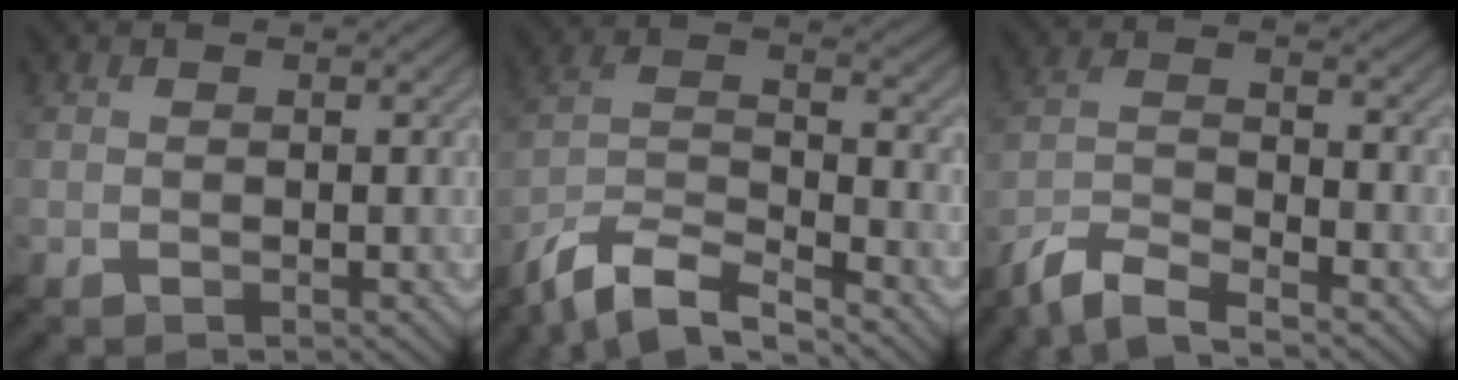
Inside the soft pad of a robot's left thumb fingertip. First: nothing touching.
{"total": 11.0, "force": [-9.0, 2.6, 5.7], "torque": [-0.120, -0.004, -0.180]}
{"total": 7.5, "force": [-6.3, 1.4, 3.7], "torque": [-0.075, -0.009, -0.132]}